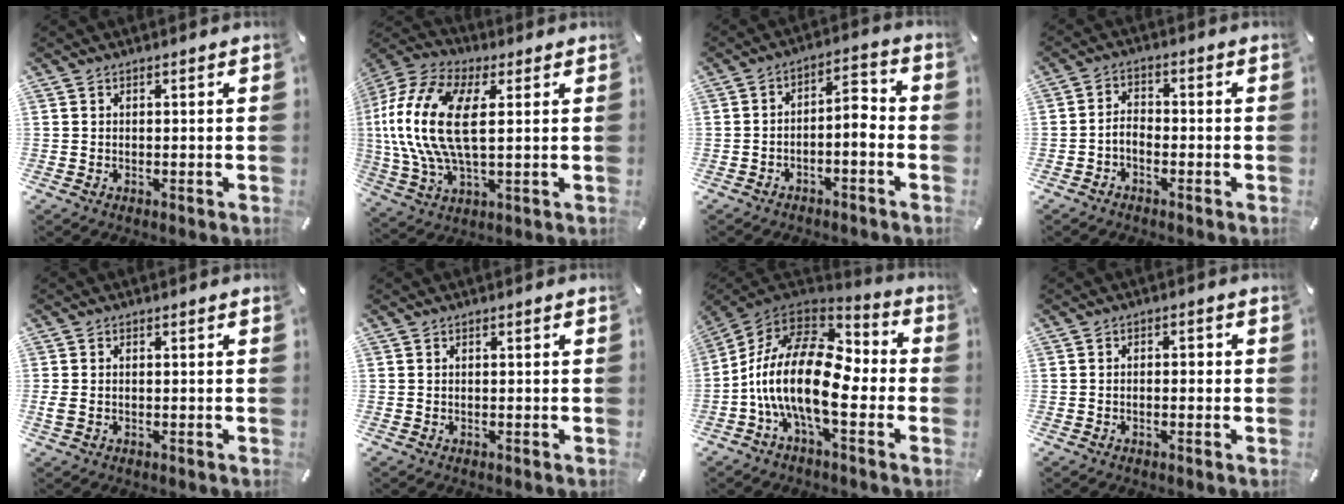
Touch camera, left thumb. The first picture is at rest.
{"total": 17.9, "force": [2.9, 8.8, 15.3], "torque": [-0.345, -0.009, 0.047]}
{"total": 5.5, "force": [-2.7, 2.3, 4.2], "torque": [-0.071, 0.013, -0.050]}
{"total": 3.2, "force": [-2.0, 1.8, 1.7], "torque": [-0.043, 0.009, -0.043]}
{"total": 1.5, "force": [-0.2, 0.9, 1.2], "torque": [-0.023, 0.002, -0.004]}
{"total": 0.0}
{"total": 20.9, "force": [-4.5, 9.6, 18.0], "torque": [-0.378, 0.009, -0.078]}
{"total": 1.9, "force": [-0.7, 1.0, 1.5], "torque": [-0.028, 0.007, -0.014]}